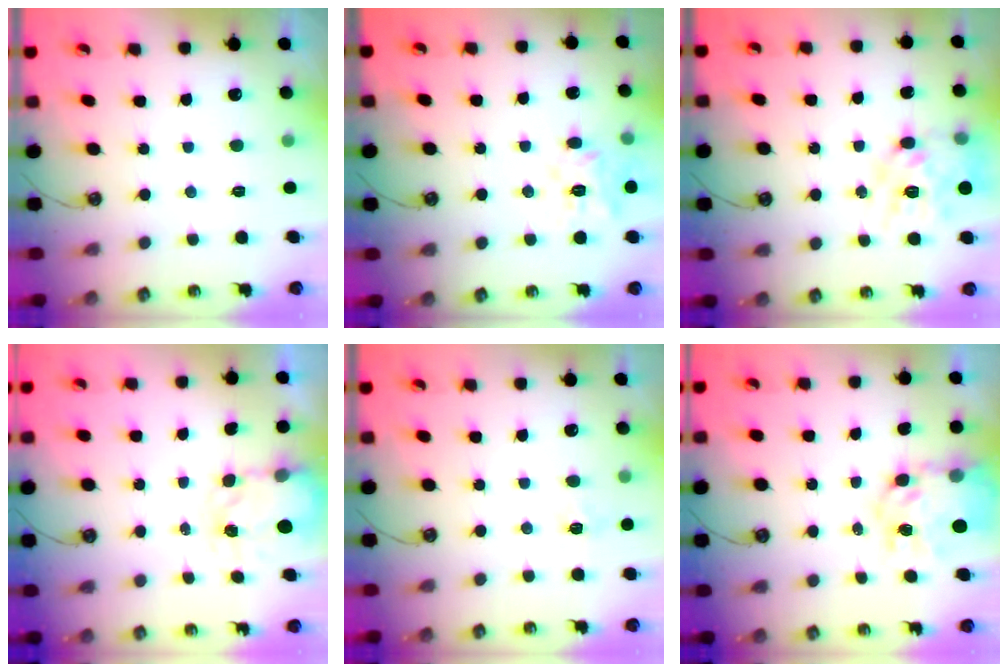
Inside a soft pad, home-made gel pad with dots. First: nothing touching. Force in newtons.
{"total": 12.4, "press": 12.3, "slide": 1.6}
{"total": 14.4, "press": 14.3, "slide": 1.2}
{"total": 3.5, "press": 3.5, "slide": 0.4}
{"total": 4.2, "press": 4.2, "slide": 0.5}
{"total": 11.8, "press": 11.7, "slide": 1.0}